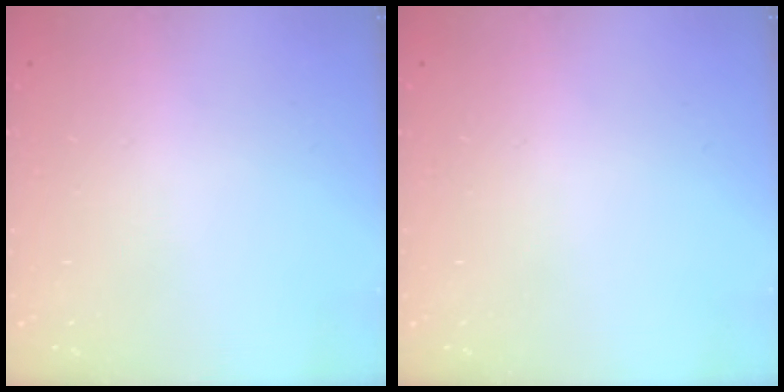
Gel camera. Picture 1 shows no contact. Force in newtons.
{"total": 0.0}